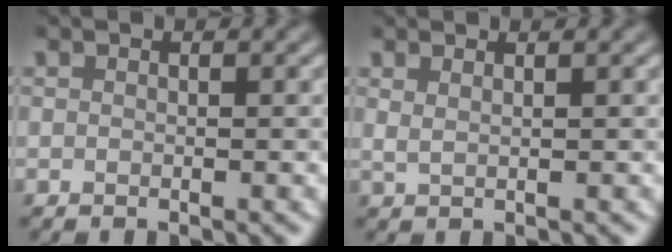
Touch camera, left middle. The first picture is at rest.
{"total": 1.2, "force": [0.8, 0.5, 0.8], "torque": [-0.010, -0.004, 0.008]}